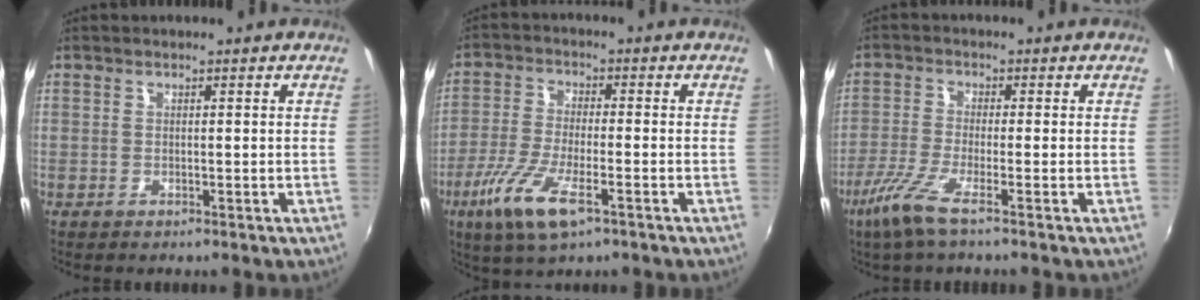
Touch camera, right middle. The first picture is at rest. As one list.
[{"total": 10.8, "force": [-5.6, 3.0, 8.7], "torque": [-0.194, -0.022, -0.109]}, {"total": 6.3, "force": [-4.1, 0.1, 4.8], "torque": [-0.119, -0.016, -0.084]}]